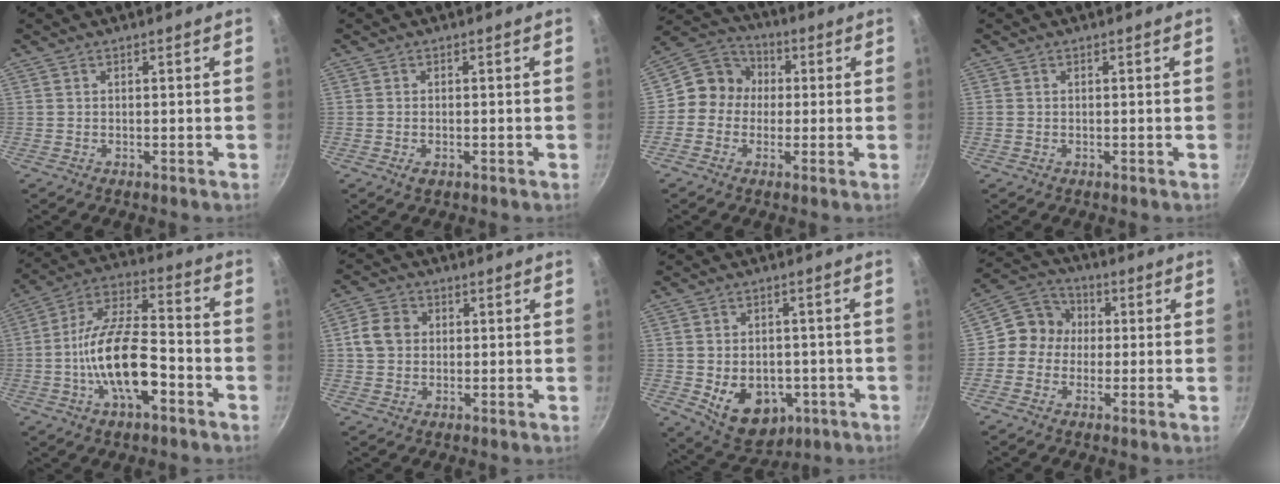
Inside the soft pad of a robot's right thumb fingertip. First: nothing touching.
{"total": 1.6, "force": [-0.6, 0.9, 1.1], "torque": [-0.022, -0.001, -0.011]}
{"total": 8.6, "force": [0.0, 8.0, 3.1], "torque": [-0.017, 0.022, -0.026]}
{"total": 0.5, "force": [-0.1, 0.5, 0.2], "torque": [-0.003, 0.001, -0.002]}
{"total": 16.7, "force": [-5.4, 7.2, 14.1], "torque": [-0.240, 0.042, -0.110]}
{"total": 5.8, "force": [0.6, 5.0, 2.9], "torque": [-0.037, 0.007, 0.001]}
{"total": 12.4, "force": [-3.3, 9.0, 8.0], "torque": [-0.088, 0.002, -0.029]}
{"total": 7.9, "force": [-0.1, 7.3, 2.8], "torque": [-0.013, 0.020, -0.027]}